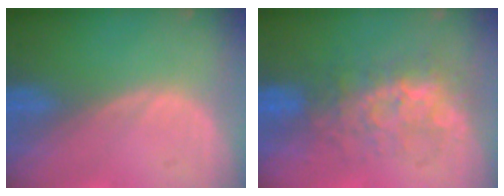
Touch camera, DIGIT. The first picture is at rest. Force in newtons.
{"total": 8.0, "press": 7.6, "slide": 2.5}